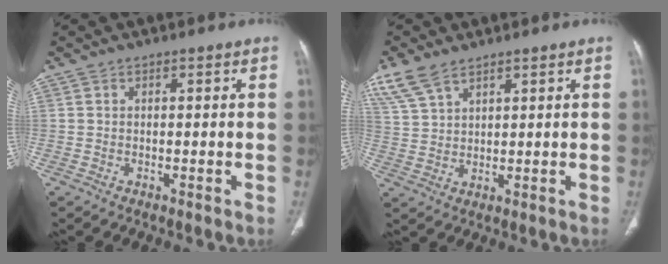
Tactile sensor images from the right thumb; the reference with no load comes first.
{"total": 7.0, "force": [5.1, 3.0, 3.7], "torque": [-0.080, -0.002, 0.116]}